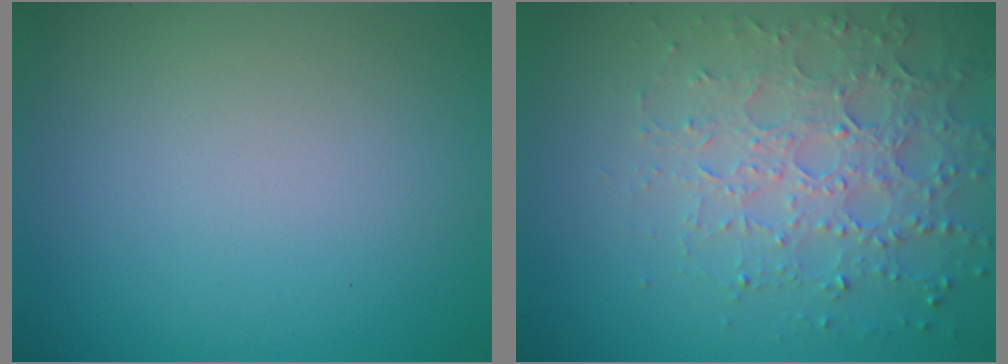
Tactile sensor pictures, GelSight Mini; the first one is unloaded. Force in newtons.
{"total": 4.3, "press": 4.2, "slide": 1.1}